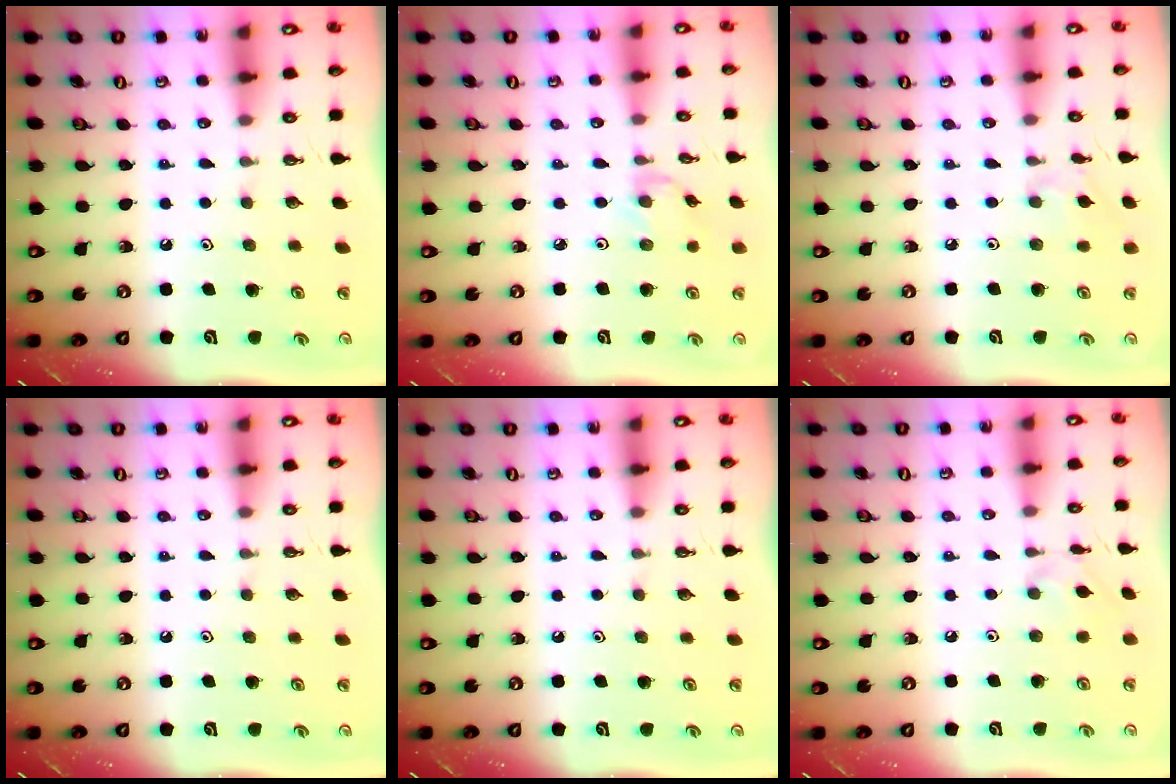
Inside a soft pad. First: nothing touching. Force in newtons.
{"total": 1.5, "press": 1.5, "slide": 0.3}
{"total": 3.5, "press": 3.4, "slide": 0.6}
{"total": 0.0}
{"total": 0.0}
{"total": 4.5, "press": 4.5, "slide": 0.8}